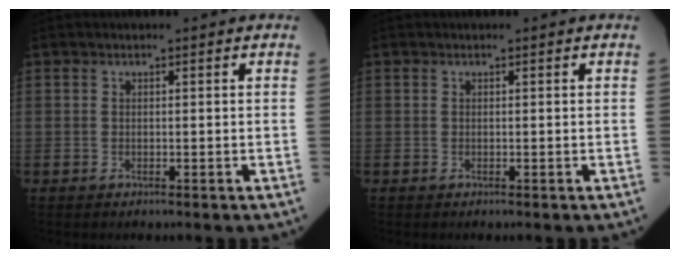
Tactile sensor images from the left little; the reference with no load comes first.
{"total": 0.0}